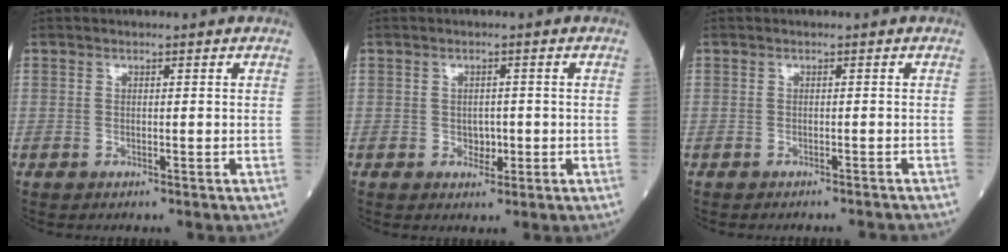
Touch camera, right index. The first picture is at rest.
{"total": 2.0, "force": [-0.5, 1.4, 1.3], "torque": [-0.014, 0.003, -0.005]}
{"total": 3.9, "force": [-3.8, 0.1, 0.8], "torque": [-0.010, -0.016, -0.039]}